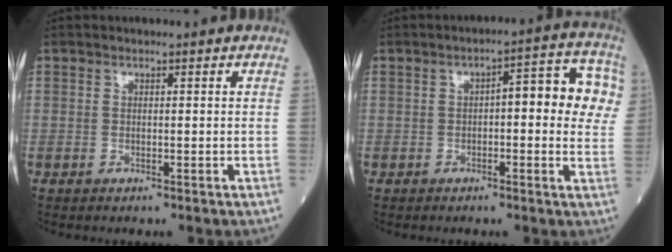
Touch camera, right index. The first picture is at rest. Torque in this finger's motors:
{"motor_torque": [1.09, 0.27, 0.17, 0.05]}